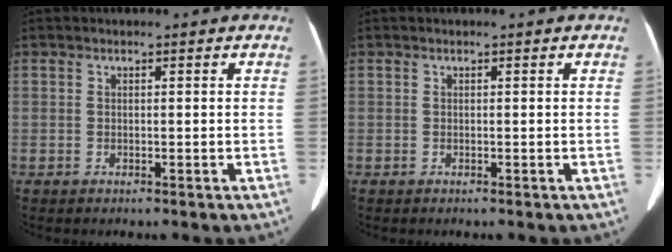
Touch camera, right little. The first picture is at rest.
{"total": 0.0}